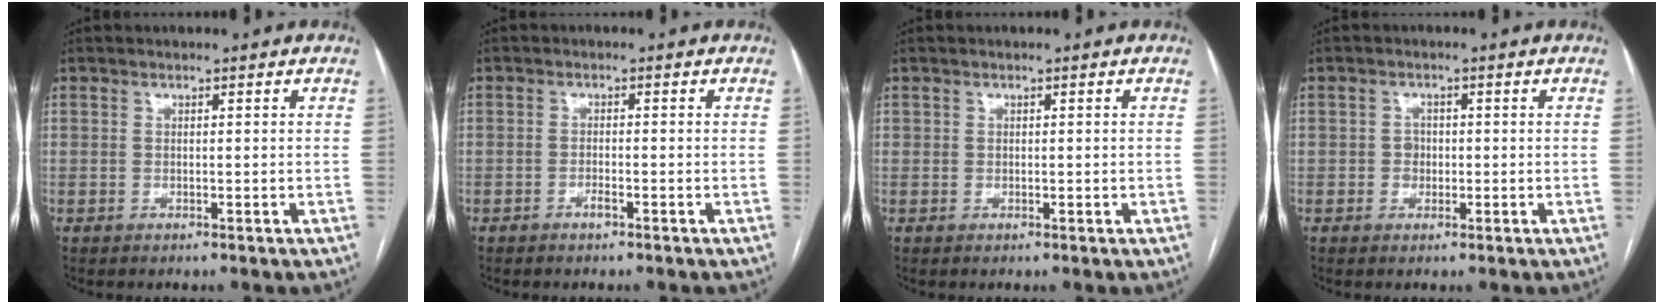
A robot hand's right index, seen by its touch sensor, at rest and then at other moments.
{"total": 1.3, "force": [-0.9, 0.2, 0.9], "torque": [-0.017, 0.001, -0.016]}
{"total": 0.6, "force": [0.2, 0.5, 0.2], "torque": [0.002, 0.004, 0.002]}
{"total": 1.8, "force": [-0.2, 1.6, 0.7], "torque": [-0.007, 0.006, -0.004]}